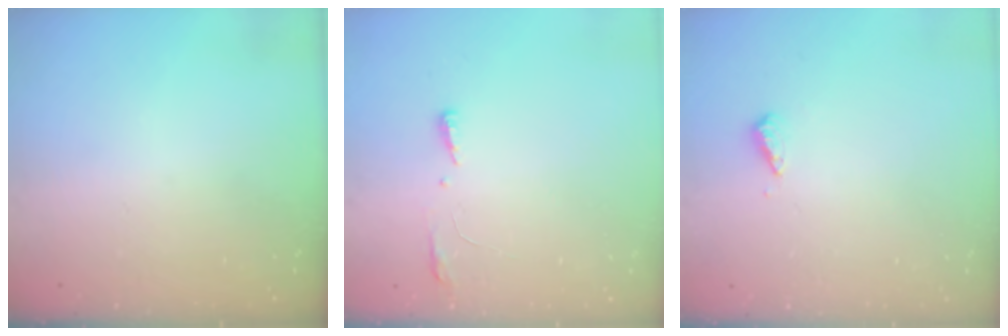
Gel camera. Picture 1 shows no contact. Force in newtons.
{"total": 3.8, "press": 3.6, "slide": 1.2}
{"total": 3.1, "press": 3.0, "slide": 0.7}